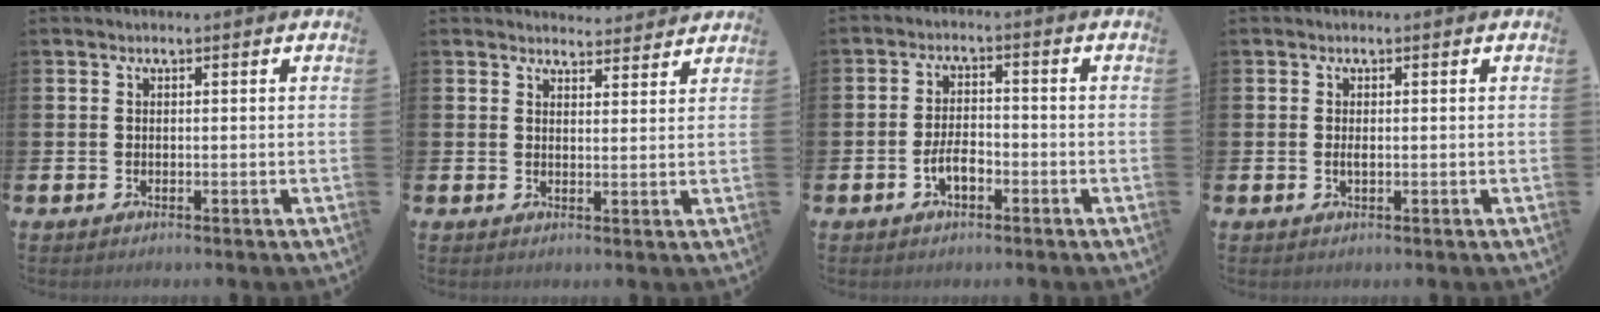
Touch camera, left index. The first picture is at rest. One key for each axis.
{"total": 3.5, "fx": 3.5, "fy": 0.5, "fz": -0.2, "tx": 0.003, "ty": -0.023, "tz": 0.063}
{"total": 3.4, "fx": -1.4, "fy": 1.6, "fz": 2.7, "tx": -0.047, "ty": 0.006, "tz": -0.027}
{"total": 0.8, "fx": 0.0, "fy": 0.3, "fz": 0.8, "tx": -0.014, "ty": 0.001, "tz": -0.002}